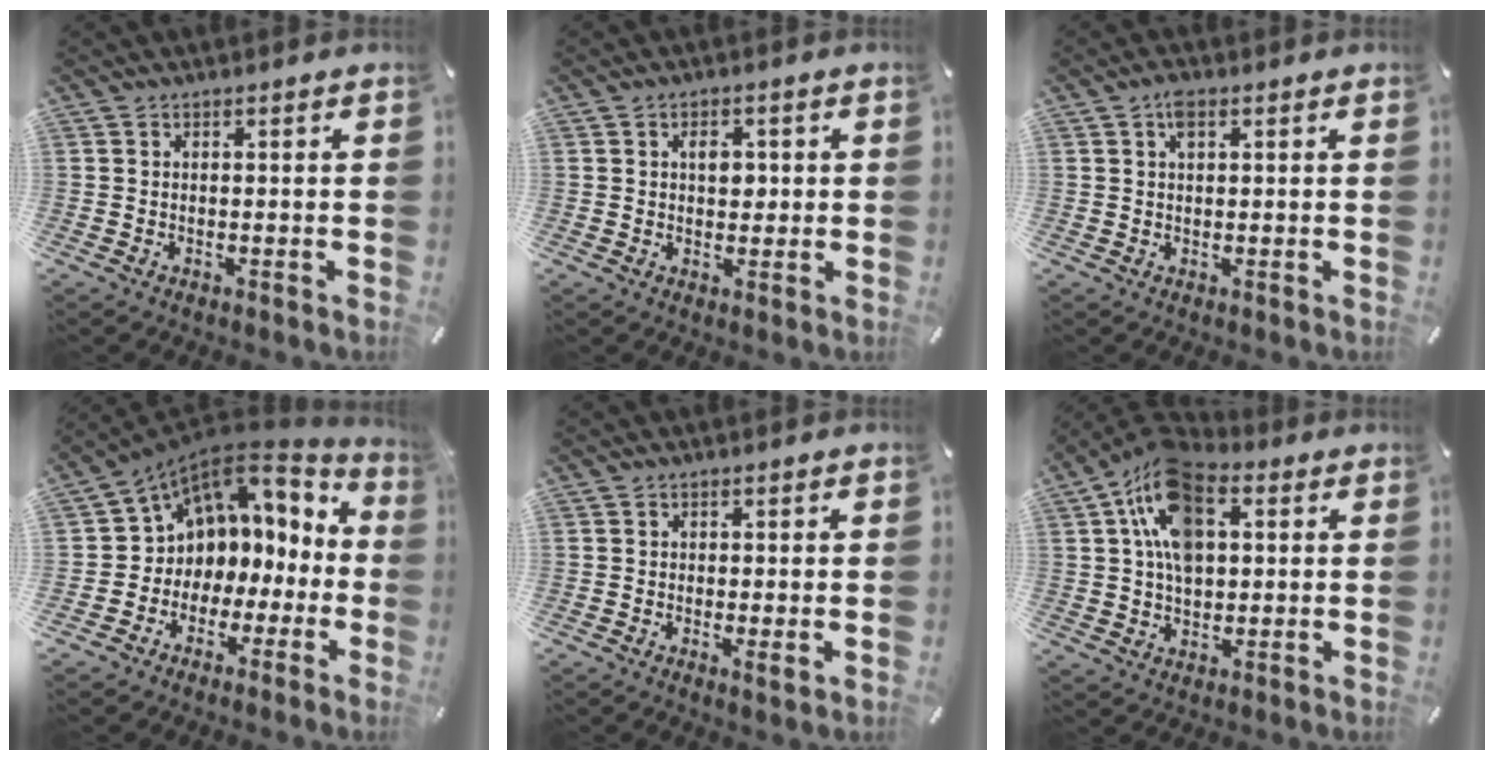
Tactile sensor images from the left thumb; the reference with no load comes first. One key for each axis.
{"total": 3.6, "fx": 0.6, "fy": 2.4, "fz": 2.6, "tx": -0.030, "ty": -0.001, "tz": 0.002}
{"total": 2.7, "fx": 1.2, "fy": 1.4, "fz": 1.9, "tx": -0.035, "ty": 0.001, "tz": 0.019}
{"total": 8.9, "fx": 4.1, "fy": 7.7, "fz": 1.6, "tx": -0.060, "ty": -0.052, "tz": 0.083}
{"total": 1.6, "fx": 0.0, "fy": 0.5, "fz": 1.5, "tx": -0.026, "ty": -0.003, "tz": 0.001}
{"total": 14.4, "fx": 4.2, "fy": 9.6, "fz": 9.8, "tx": -0.189, "ty": 0.001, "tz": 0.078}